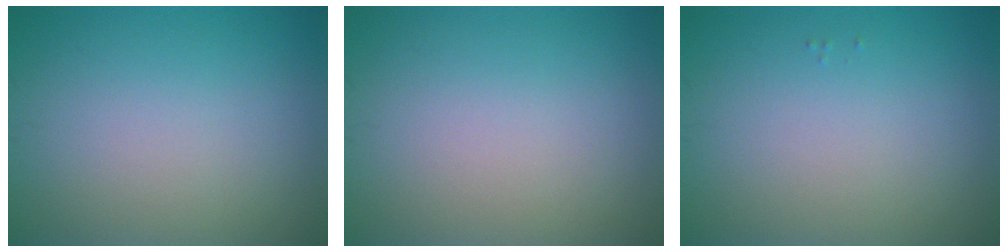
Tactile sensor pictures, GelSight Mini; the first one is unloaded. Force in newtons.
{"total": 0.0}
{"total": 0.0}